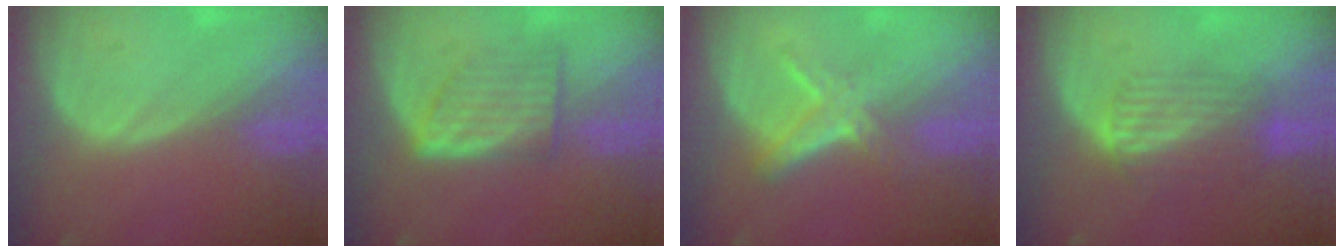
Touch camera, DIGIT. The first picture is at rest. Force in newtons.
{"total": 6.3, "press": 5.9, "slide": 2.1}
{"total": 5.2, "press": 5.2, "slide": 0.7}
{"total": 6.8, "press": 6.1, "slide": 3.2}